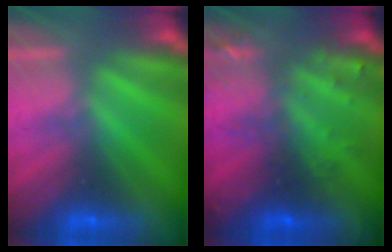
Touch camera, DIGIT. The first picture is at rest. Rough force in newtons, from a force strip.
{"total": 2.9}